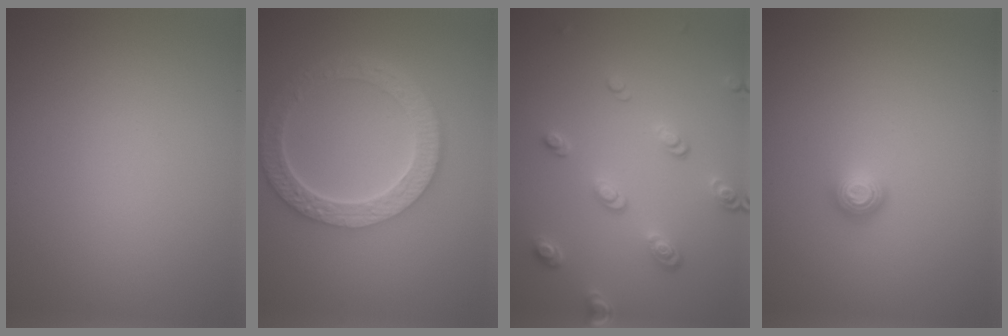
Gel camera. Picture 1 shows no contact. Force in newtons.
{"total": 6.4, "press": 4.7, "slide": 4.2}
{"total": 3.5, "press": 2.6, "slide": 2.3}
{"total": 1.1, "press": 1.0, "slide": 0.4}